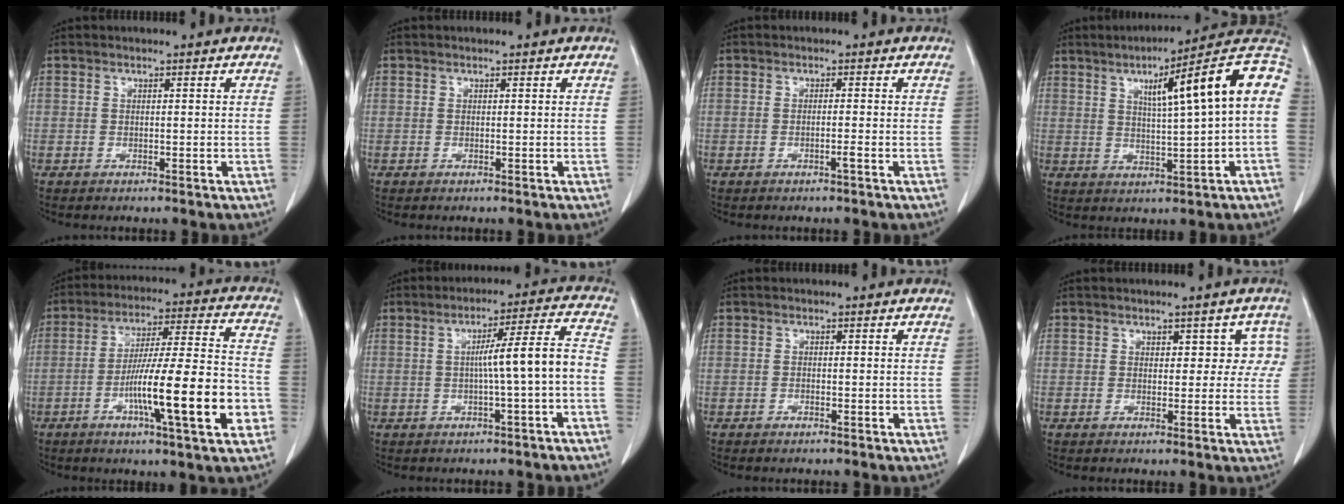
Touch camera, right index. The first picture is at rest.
{"total": 0.0}
{"total": 1.0, "force": [-0.6, -0.2, 0.9], "torque": [-0.015, 0.000, -0.009]}
{"total": 16.1, "force": [3.5, 0.5, 15.8], "torque": [-0.213, 0.030, 0.042]}
{"total": 17.3, "force": [-5.5, 1.1, 16.4], "torque": [-0.268, -0.001, -0.087]}
{"total": 8.0, "force": [-1.4, -0.6, 7.9], "torque": [-0.117, 0.021, -0.016]}
{"total": 0.5, "force": [-0.4, 0.1, 0.3], "torque": [-0.010, -0.001, -0.005]}
{"total": 4.0, "force": [1.6, 2.6, 2.6], "torque": [-0.004, 0.014, 0.015]}